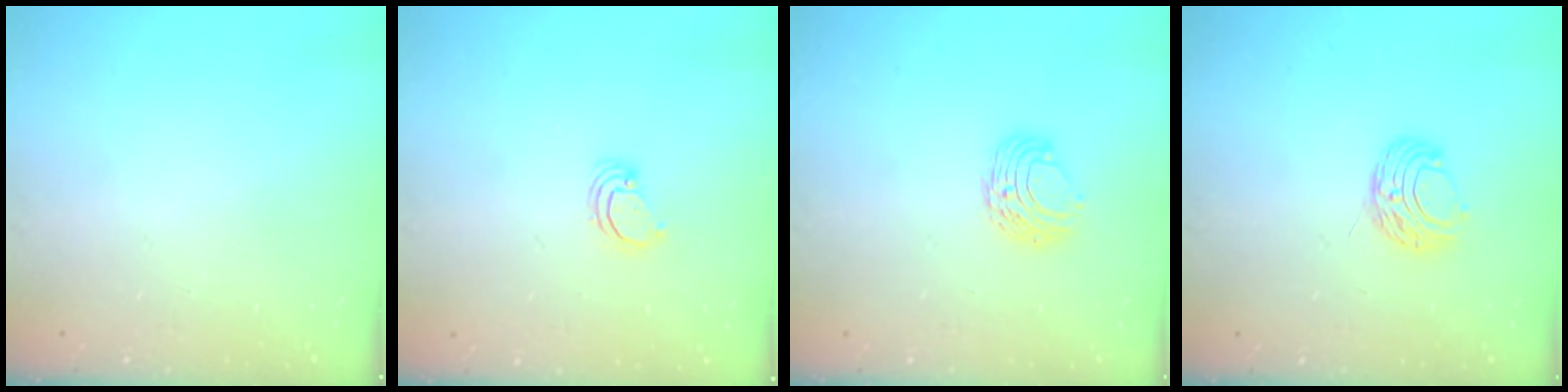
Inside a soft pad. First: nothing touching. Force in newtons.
{"total": 2.9, "press": 2.9, "slide": 0.3}
{"total": 7.7, "press": 7.7, "slide": 0.3}
{"total": 7.5, "press": 7.4, "slide": 0.6}